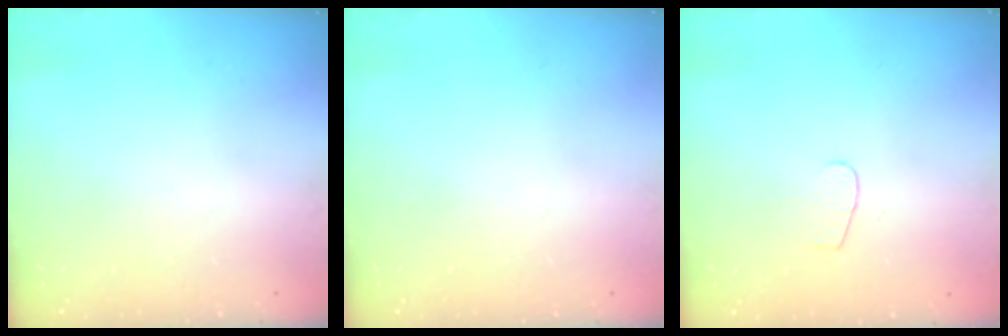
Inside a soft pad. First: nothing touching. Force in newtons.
{"total": 0.0}
{"total": 2.6, "press": 2.5, "slide": 0.3}